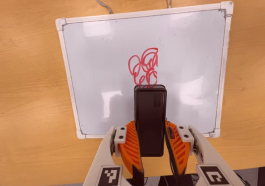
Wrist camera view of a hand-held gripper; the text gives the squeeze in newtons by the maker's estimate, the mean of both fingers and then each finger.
{"total": 8.2, "left": 5.8, "right": 10.6}